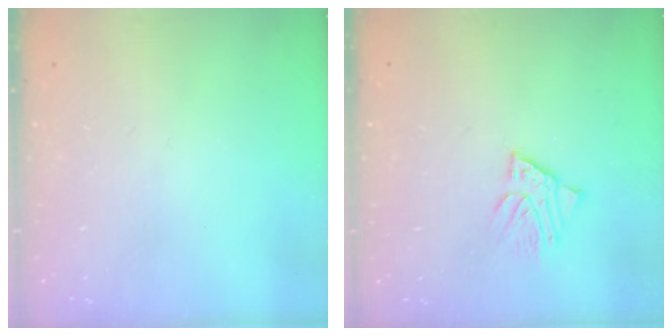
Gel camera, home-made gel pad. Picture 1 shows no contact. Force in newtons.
{"total": 3.9, "press": 3.8, "slide": 0.4}